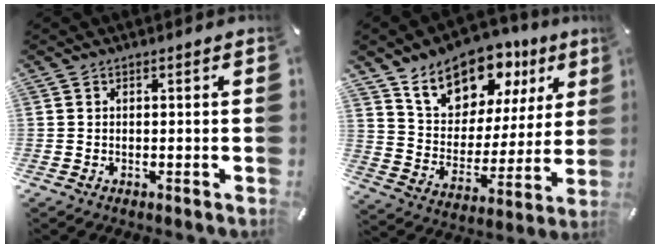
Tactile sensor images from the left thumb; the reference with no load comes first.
{"total": 15.9, "force": [11.8, 9.2, 5.2], "torque": [-0.094, -0.090, 0.212]}